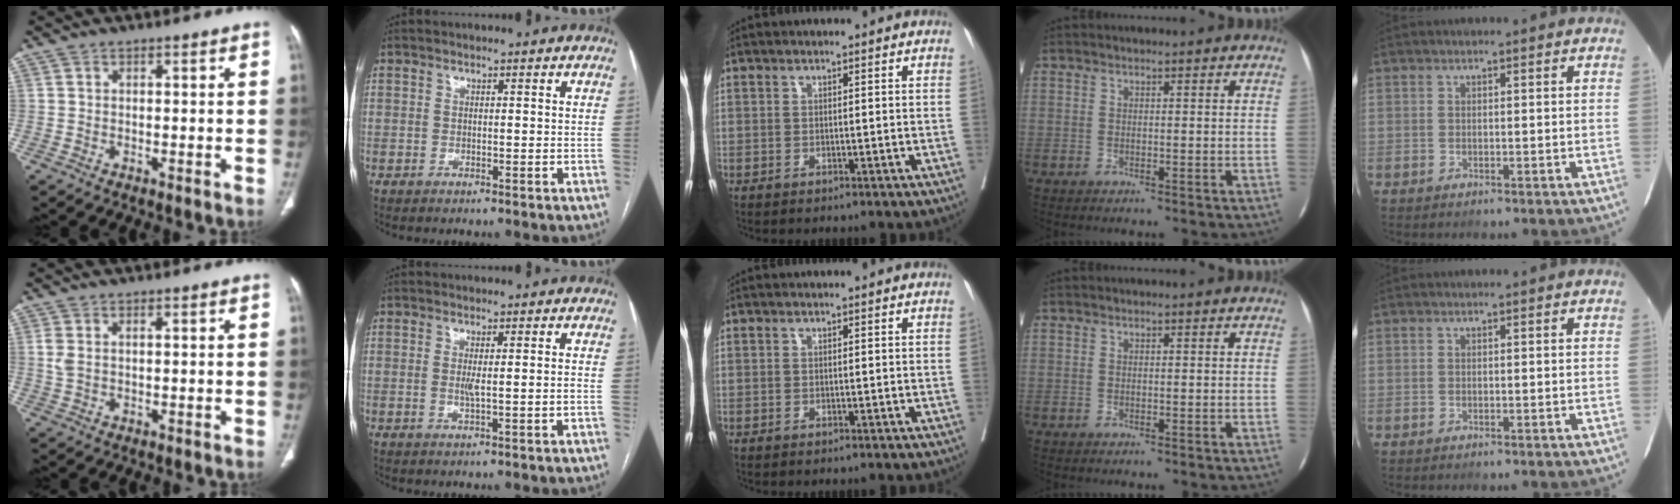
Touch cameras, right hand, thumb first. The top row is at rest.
{"thumb": {"total": 2.8, "force": [0.5, 1.6, 2.2], "torque": [-0.065, 0.010, 0.014]}, "index": {"total": 2.3, "force": [-0.3, 0.0, 2.3], "torque": [-0.045, -0.004, -0.003]}}